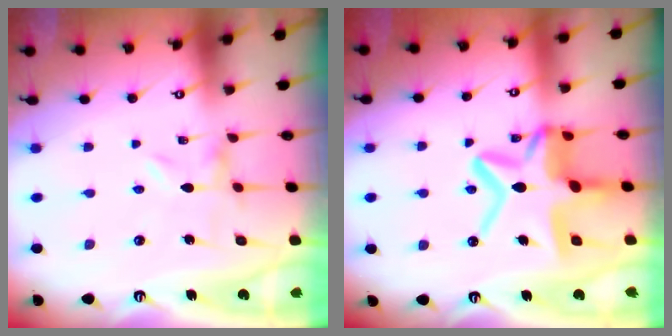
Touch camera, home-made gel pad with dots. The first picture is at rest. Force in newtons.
{"total": 17.6, "press": 17.6, "slide": 1.5}